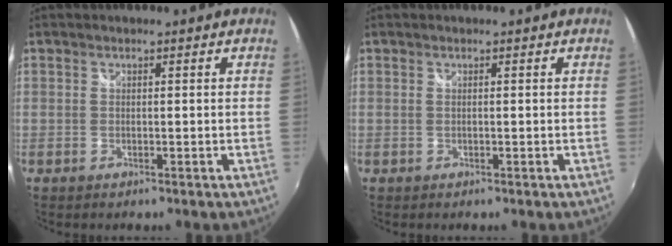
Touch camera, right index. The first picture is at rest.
{"total": 0.0}